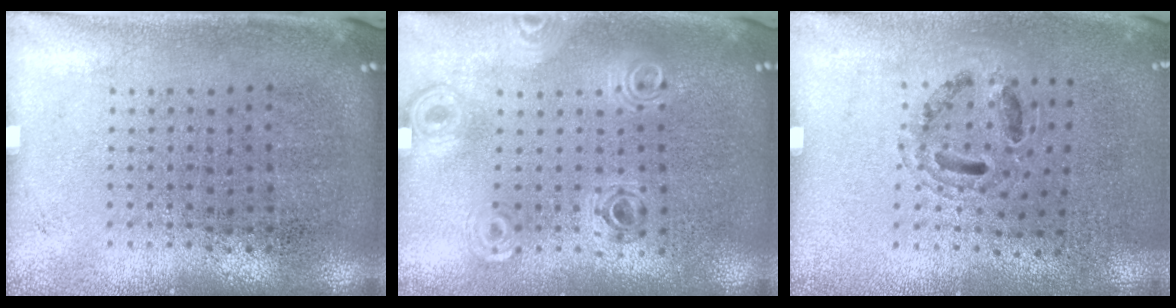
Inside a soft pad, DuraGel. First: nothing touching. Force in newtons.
{"total": 0.9, "press": 0.9, "slide": 0.1}
{"total": 0.9, "press": 0.8, "slide": 0.3}